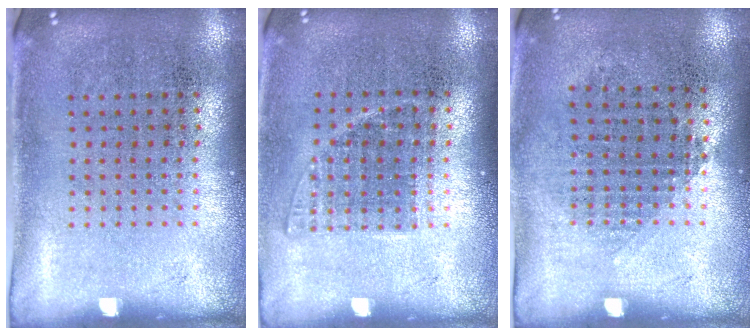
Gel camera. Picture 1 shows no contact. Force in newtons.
{"total": 1.1, "press": 0.9, "slide": 0.5}
{"total": 0.9, "press": 0.8, "slide": 0.4}